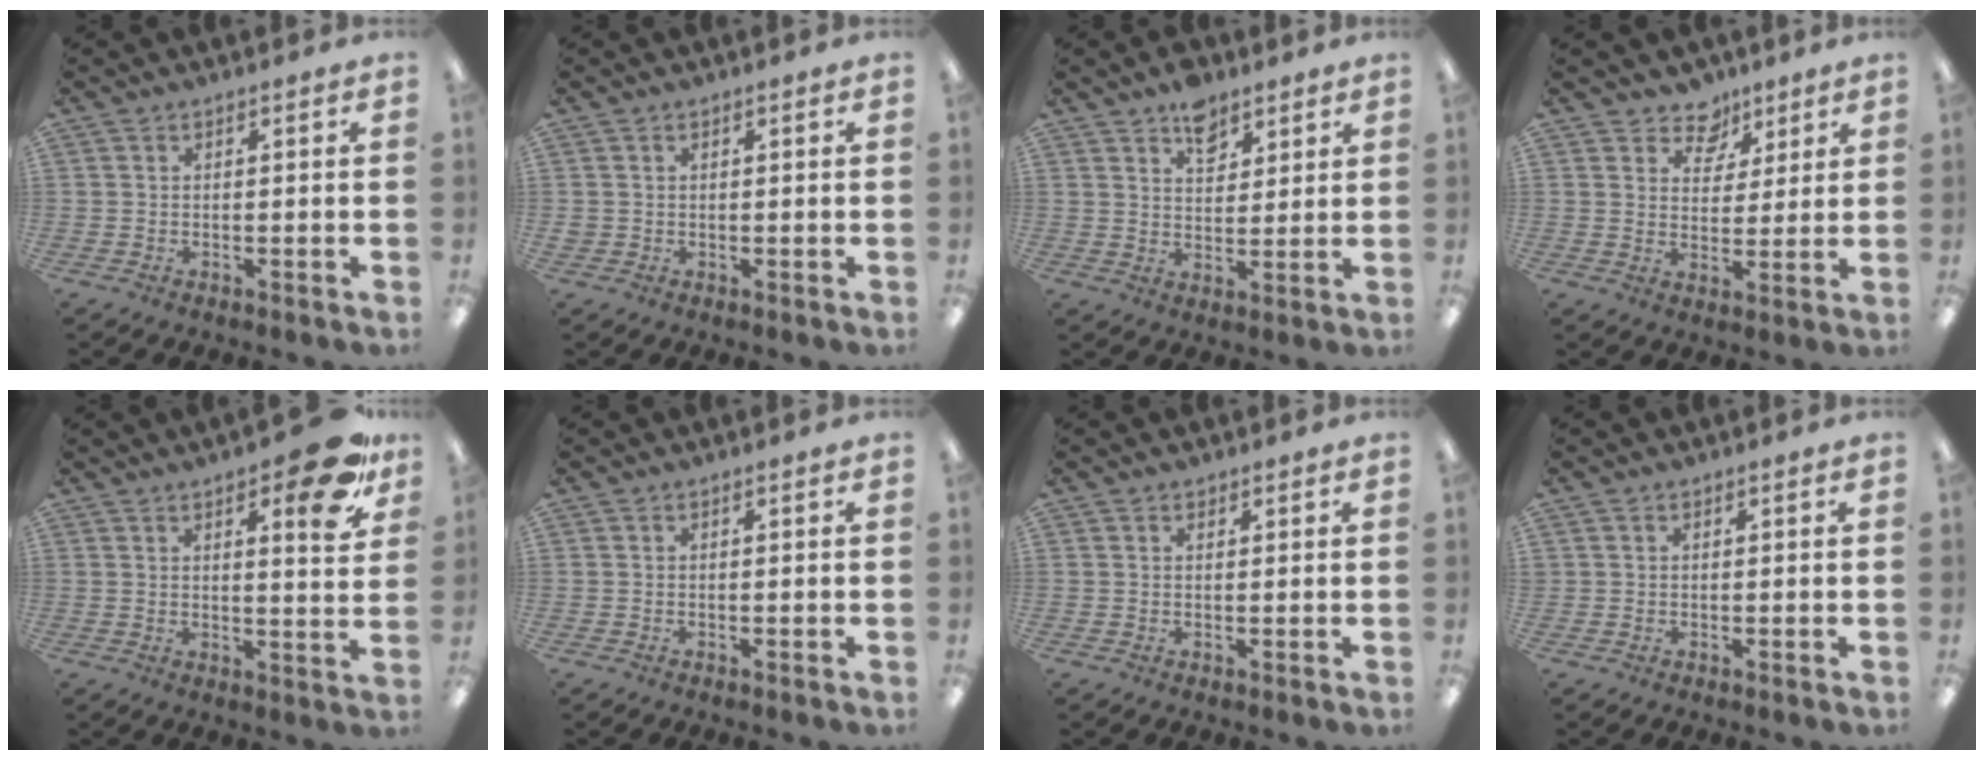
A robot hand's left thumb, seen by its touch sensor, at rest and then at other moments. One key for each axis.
{"total": 1.1, "fx": 0.2, "fy": 1.0, "fz": 0.3, "tx": -0.006, "ty": 0.005, "tz": 0.003}
{"total": 7.0, "fx": 4.9, "fy": 4.1, "fz": 2.9, "tx": -0.032, "ty": -0.024, "tz": 0.086}
{"total": 7.1, "fx": 5.3, "fy": 4.6, "fz": 1.1, "tx": -0.018, "ty": -0.033, "tz": 0.096}
{"total": 12.3, "fx": 7.5, "fy": 3.8, "fz": 9.0, "tx": -0.112, "ty": -0.039, "tz": 0.118}
{"total": 0.0}
{"total": 0.9, "fx": 0.7, "fy": 0.4, "fz": 0.2, "tx": -0.003, "ty": 0.001, "tz": 0.013}
{"total": 0.6, "fx": 0.3, "fy": 0.6, "fz": -0.1, "tx": 0.002, "ty": 0.003, "tz": 0.005}